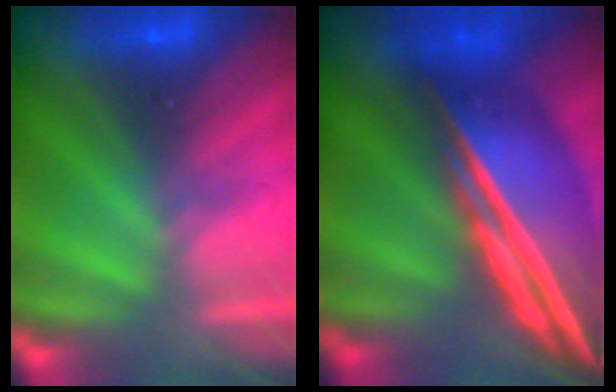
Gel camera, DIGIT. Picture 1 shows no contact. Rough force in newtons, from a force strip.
{"total": 7.5}